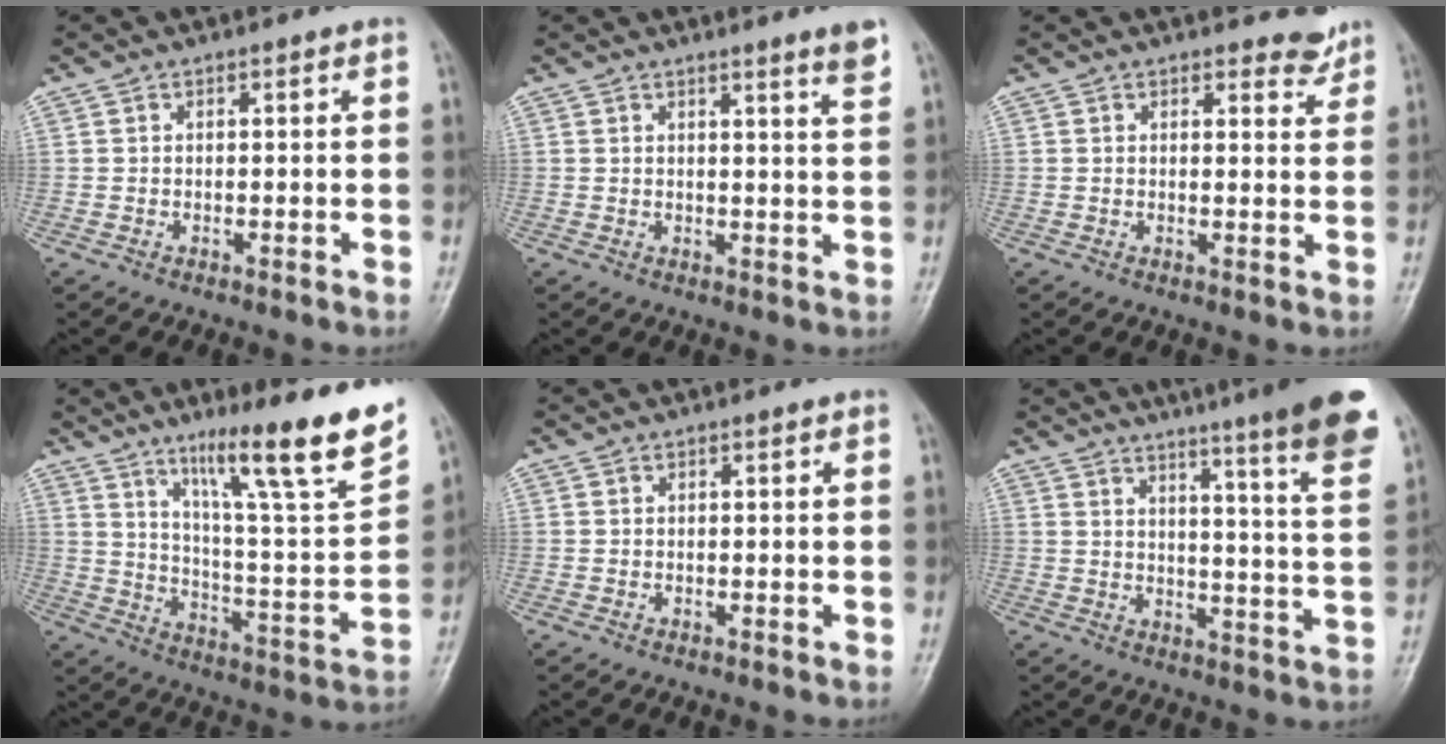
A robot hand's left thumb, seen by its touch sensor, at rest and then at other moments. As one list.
[{"total": 3.9, "force": [2.8, -0.4, 2.6], "torque": [-0.032, -0.027, 0.038]}, {"total": 3.3, "force": [2.9, 1.3, 0.7], "torque": [0.009, -0.025, 0.030]}, {"total": 22.0, "force": [14.1, 2.4, 16.6], "torque": [-0.224, -0.066, 0.228]}, {"total": 0.0}, {"total": 22.3, "force": [16.6, 1.6, 14.8], "torque": [-0.181, -0.094, 0.207]}]